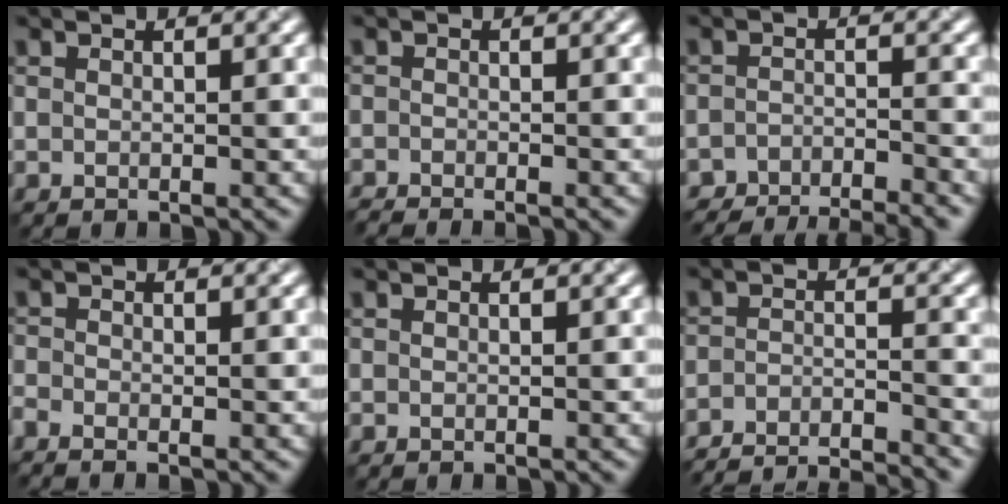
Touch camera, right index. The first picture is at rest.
{"total": 1.6, "force": [-1.6, -0.2, 0.4], "torque": [-0.016, -0.005, -0.034]}
{"total": 5.9, "force": [-5.7, 0.6, 1.4], "torque": [-0.024, -0.009, -0.090]}
{"total": 1.3, "force": [-1.1, 0.2, 0.8], "torque": [-0.028, -0.009, -0.020]}
{"total": 0.0}
{"total": 8.4, "force": [-7.9, 1.3, 2.5], "torque": [-0.038, -0.017, -0.123]}